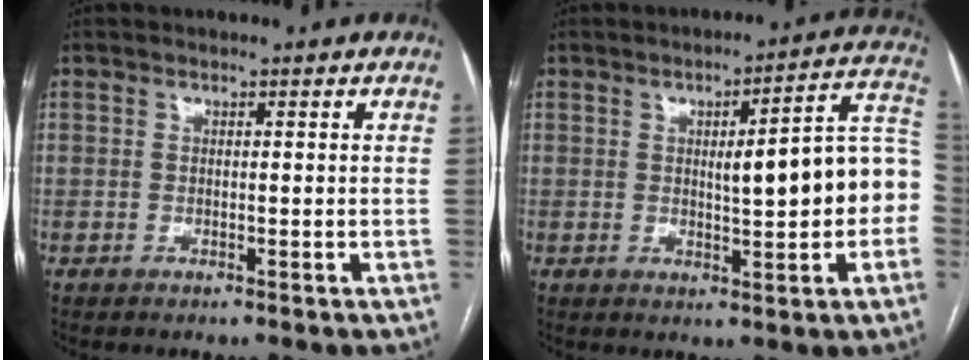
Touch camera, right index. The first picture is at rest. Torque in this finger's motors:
{"motor_torque": [0.40, -0.14, 0.28, 0.09]}